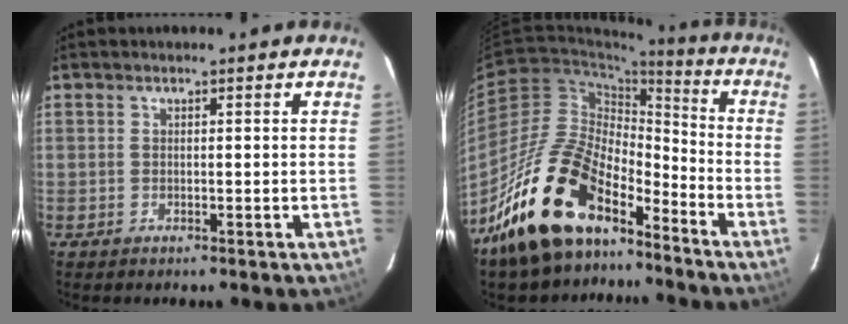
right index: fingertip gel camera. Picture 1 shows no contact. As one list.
[{"total": 20.0, "force": [-14.5, 8.7, 10.7], "torque": [-0.206, 0.007, -0.257]}]